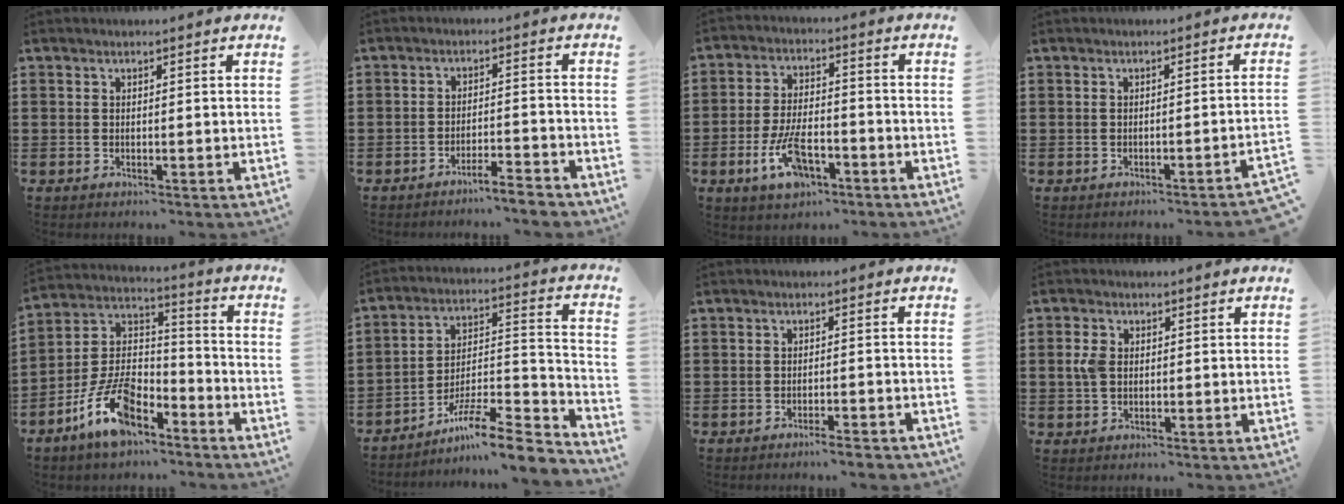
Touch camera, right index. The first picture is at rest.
{"total": 4.0, "force": [-3.8, -0.2, 1.1], "torque": [-0.020, -0.004, -0.077]}
{"total": 8.4, "force": [-4.0, 3.7, 6.4], "torque": [-0.141, -0.002, -0.073]}
{"total": 1.3, "force": [-1.1, -0.3, 0.7], "torque": [-0.014, -0.002, -0.021]}
{"total": 11.5, "force": [-7.5, 5.1, 7.1], "torque": [-0.163, 0.014, -0.147]}
{"total": 9.5, "force": [-7.8, 1.6, 5.3], "torque": [-0.082, 0.011, -0.152]}
{"total": 2.3, "force": [-2.0, 0.0, 1.2], "torque": [-0.019, 0.002, -0.038]}
{"total": 3.1, "force": [0.4, 2.1, 2.2], "torque": [-0.063, 0.004, 0.001]}